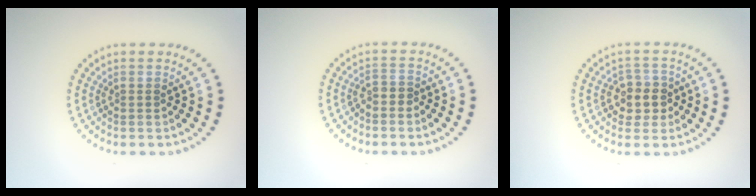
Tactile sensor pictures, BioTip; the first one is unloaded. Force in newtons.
{"total": 1.0, "press": 0.7, "slide": 0.6}
{"total": 2.8, "press": 2.6, "slide": 0.9}